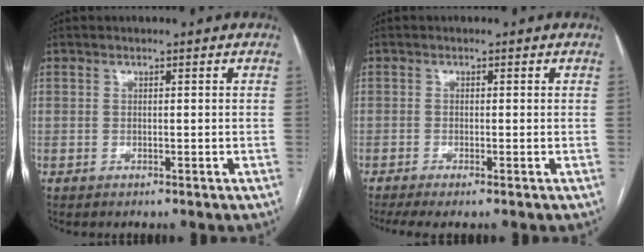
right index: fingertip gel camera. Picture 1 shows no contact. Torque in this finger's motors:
{"motor_torque": [0.54, -0.24, -0.02, 0.02]}